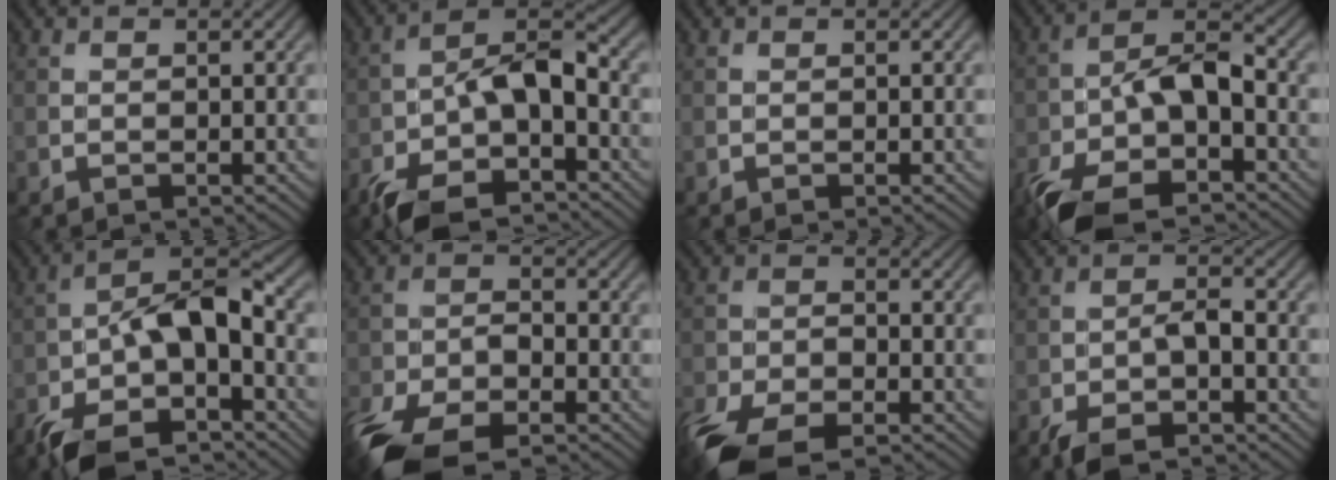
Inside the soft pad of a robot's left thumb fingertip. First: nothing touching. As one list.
[{"total": 10.9, "force": [-5.3, 4.6, 8.4], "torque": [-0.155, -0.005, -0.103]}, {"total": 0.0}, {"total": 11.9, "force": [-5.9, 5.1, 9.0], "torque": [-0.178, -0.011, -0.116]}, {"total": 11.9, "force": [-5.2, 5.1, 9.4], "torque": [-0.178, -0.006, -0.100]}, {"total": 10.5, "force": [-7.0, 4.4, 6.4], "torque": [-0.137, -0.024, -0.136]}, {"total": 9.5, "force": [-6.5, 3.9, 5.7], "torque": [-0.120, -0.023, -0.123]}, {"total": 5.5, "force": [-3.0, 2.0, 4.1], "torque": [-0.078, 0.001, -0.064]}]